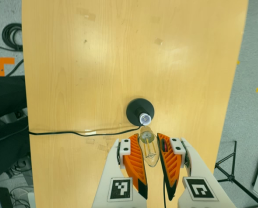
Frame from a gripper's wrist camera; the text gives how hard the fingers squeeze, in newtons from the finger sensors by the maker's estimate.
{"total": 22.6, "left": 25.8, "right": 19.4}